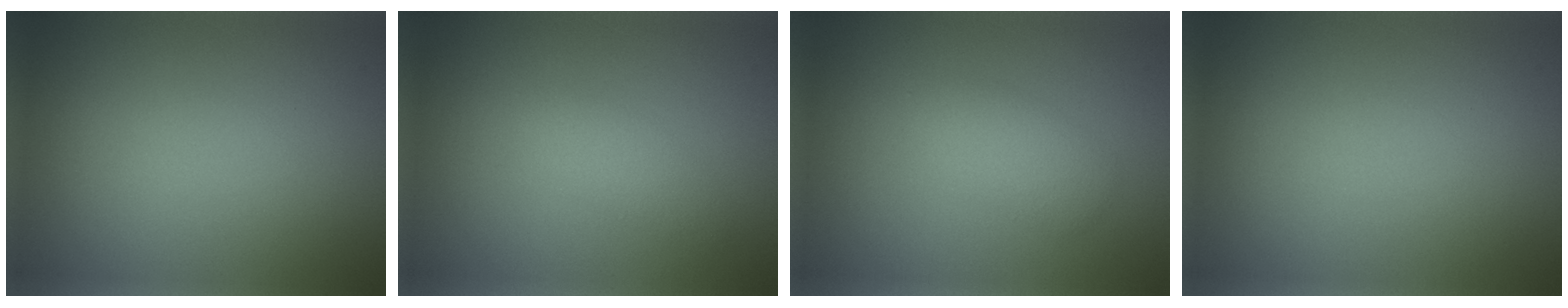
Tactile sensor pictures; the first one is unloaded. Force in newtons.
{"total": 1.4, "press": 1.4, "slide": 0.1}
{"total": 2.0, "press": 2.0, "slide": 0.0}
{"total": 0.0}